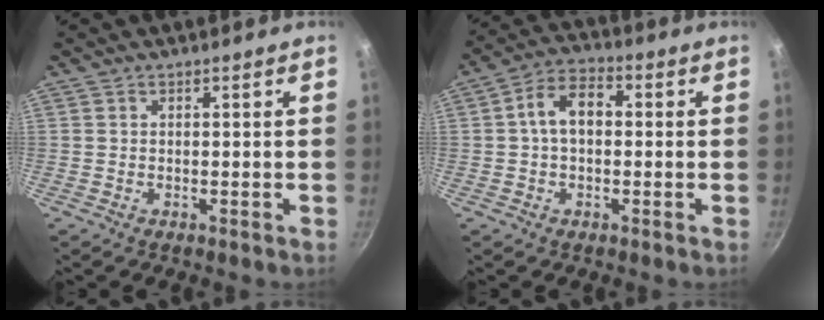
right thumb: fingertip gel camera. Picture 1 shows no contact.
{"total": 8.0, "force": [0.5, 5.2, 6.0], "torque": [-0.086, 0.027, -0.004]}